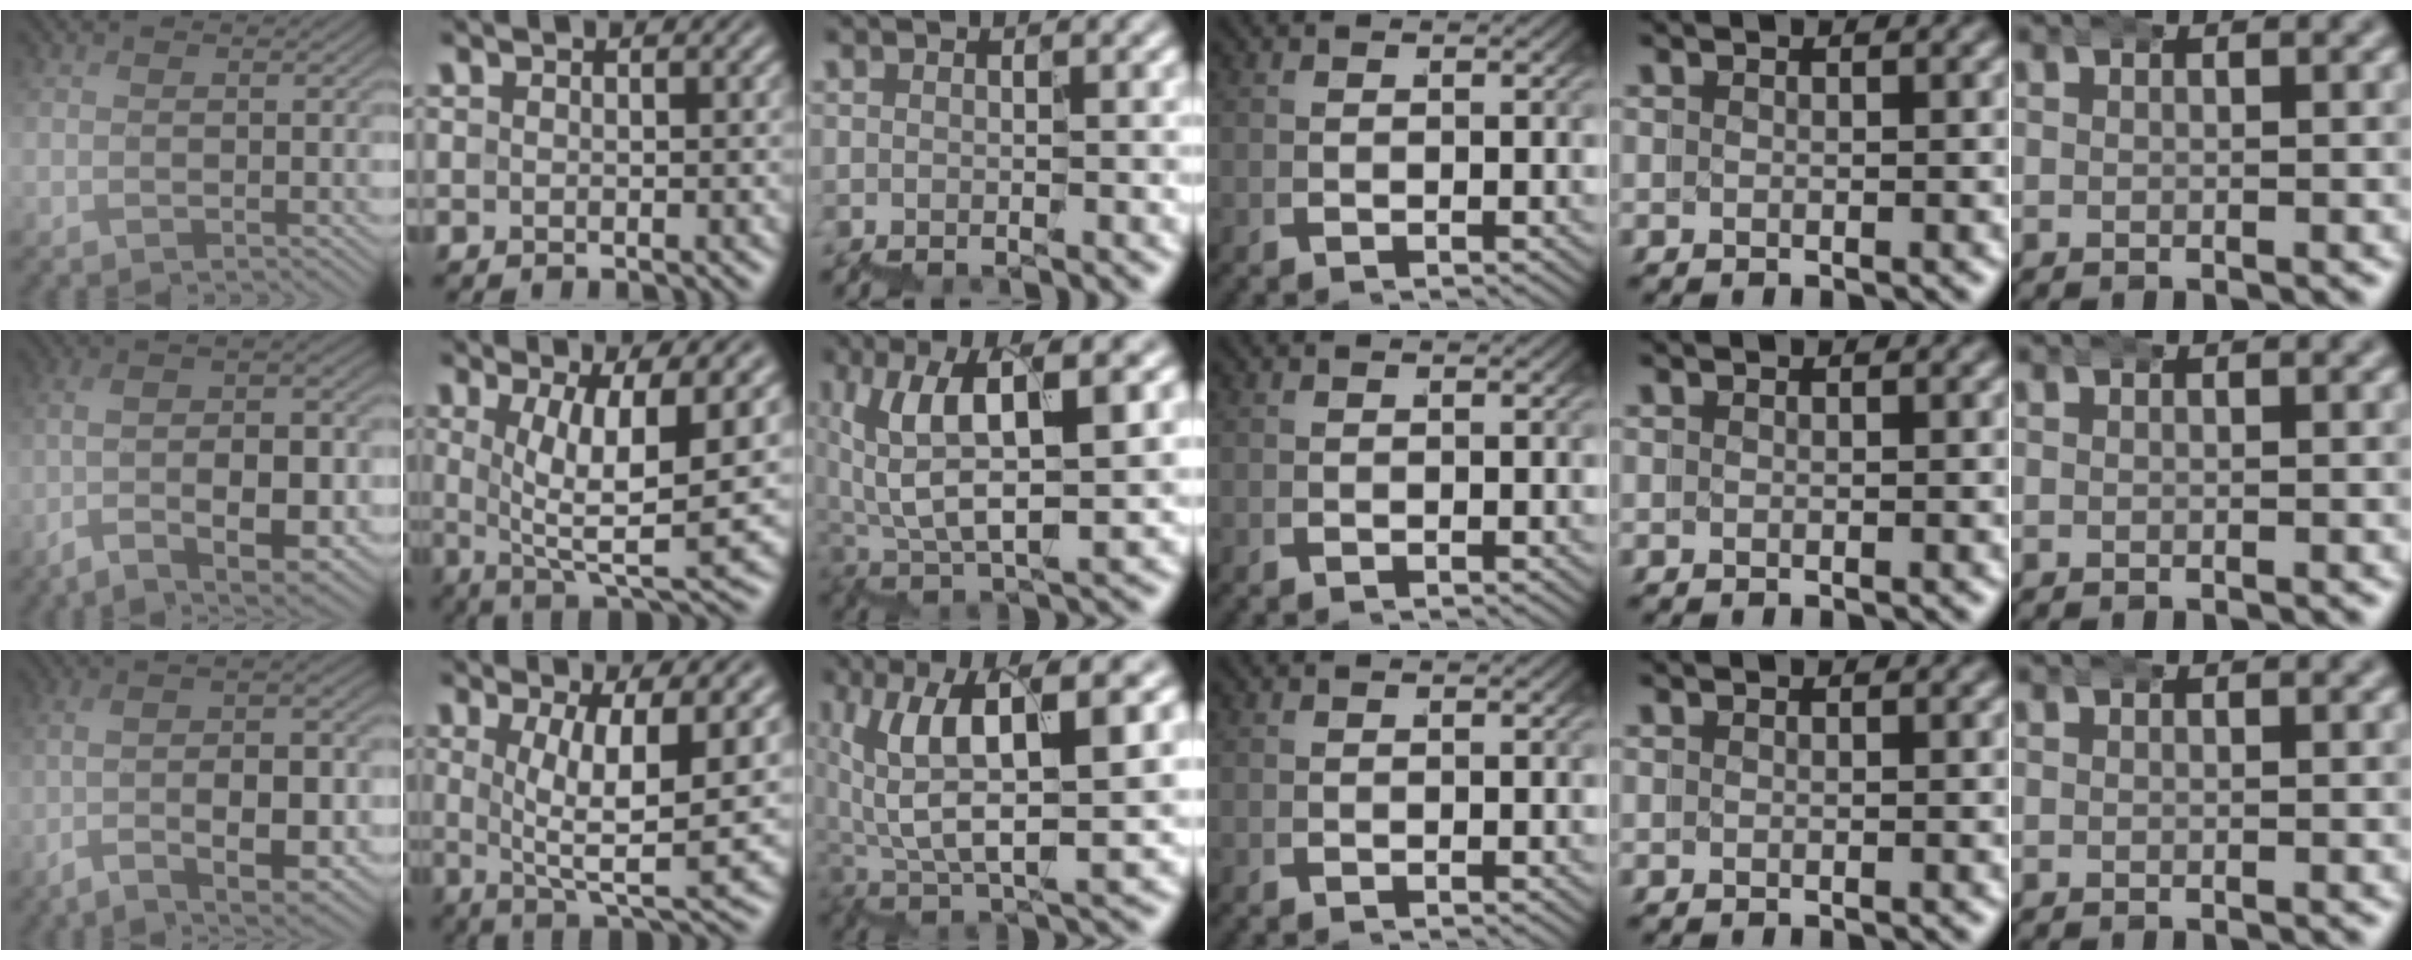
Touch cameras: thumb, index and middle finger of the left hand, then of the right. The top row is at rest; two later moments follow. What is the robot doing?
{"motion": "wrap", "object": "bubble wrap"}